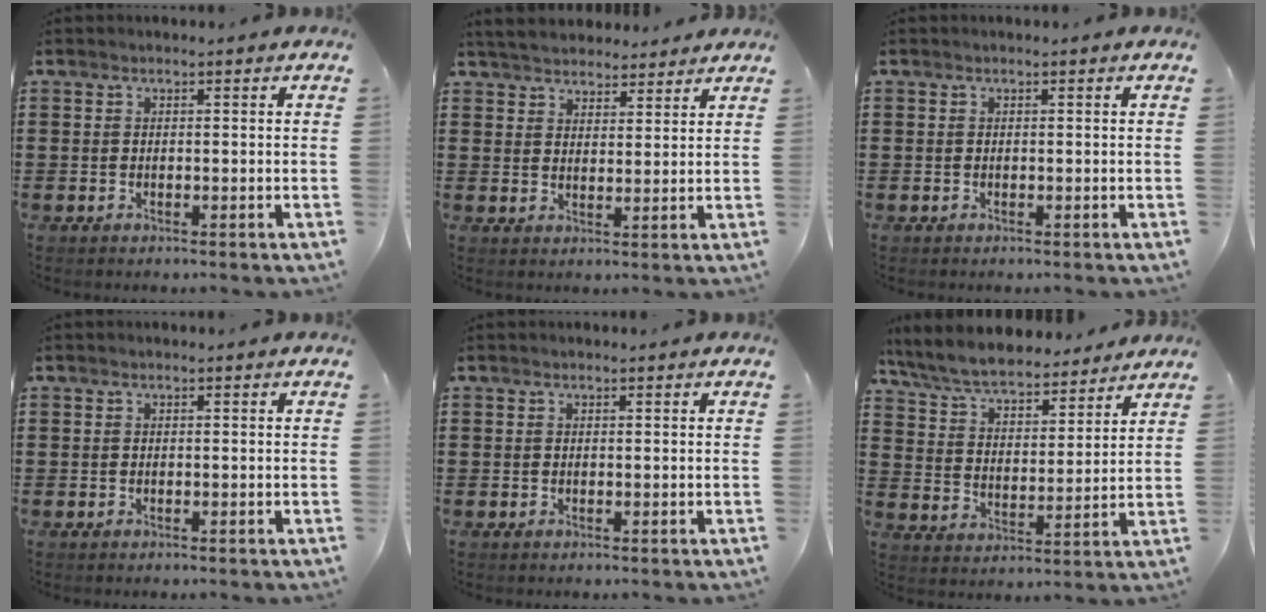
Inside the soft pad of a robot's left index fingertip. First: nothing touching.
{"total": 4.2, "force": [4.1, 1.1, 0.5], "torque": [-0.025, -0.009, 0.075]}
{"total": 0.0}
{"total": 0.0}
{"total": 0.0}
{"total": 7.6, "force": [7.1, 1.1, 2.5], "torque": [-0.079, -0.038, 0.126]}